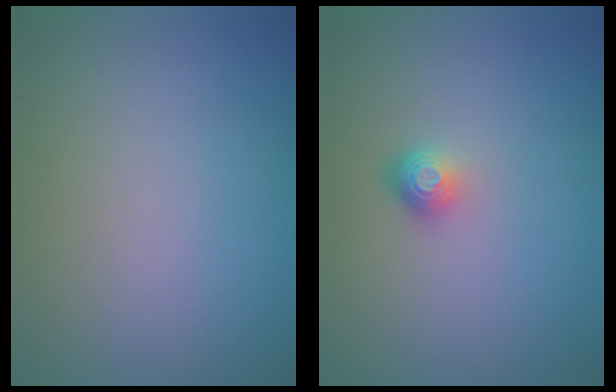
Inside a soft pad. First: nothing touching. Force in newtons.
{"total": 1.8, "press": 1.2, "slide": 1.3}